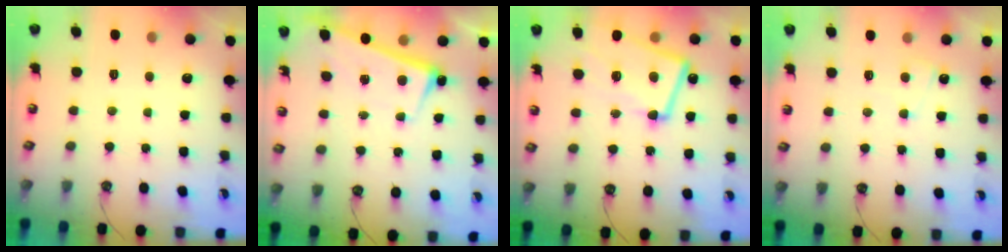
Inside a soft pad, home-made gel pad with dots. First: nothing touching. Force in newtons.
{"total": 2.6, "press": 2.6, "slide": 0.6}
{"total": 6.1, "press": 5.8, "slide": 1.9}
{"total": 2.2, "press": 2.2, "slide": 0.5}